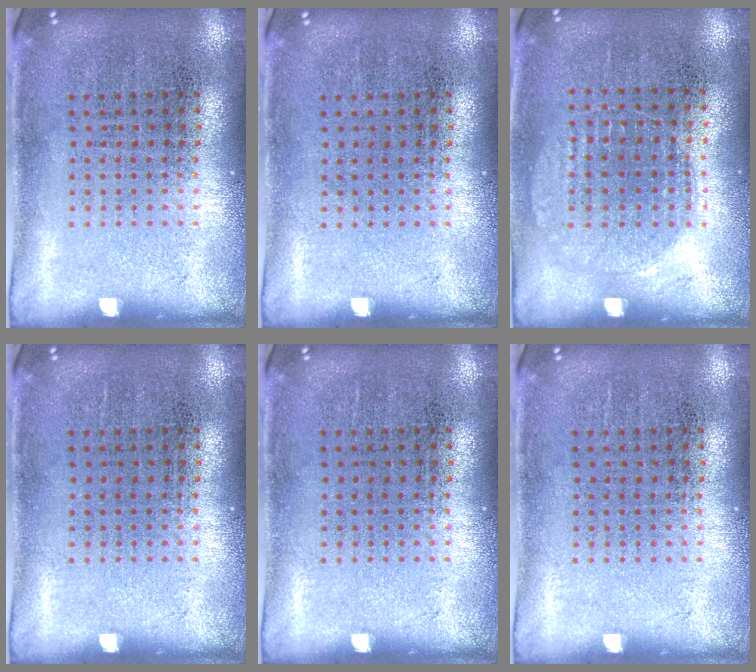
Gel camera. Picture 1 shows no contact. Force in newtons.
{"total": 0.0}
{"total": 0.9, "press": 0.9, "slide": 0.3}
{"total": 0.0}
{"total": 0.0}
{"total": 0.0}